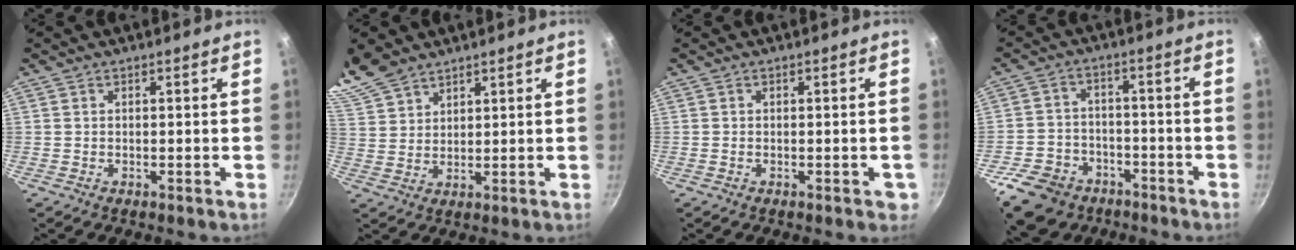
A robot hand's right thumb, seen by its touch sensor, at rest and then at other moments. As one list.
[{"total": 10.0, "force": [8.2, 4.7, 3.1], "torque": [-0.057, -0.007, 0.172]}, {"total": 2.0, "force": [-0.7, 1.1, 1.5], "torque": [-0.005, 0.006, -0.008]}, {"total": 13.4, "force": [-8.1, 9.2, 5.3], "torque": [-0.086, 0.052, -0.128]}]